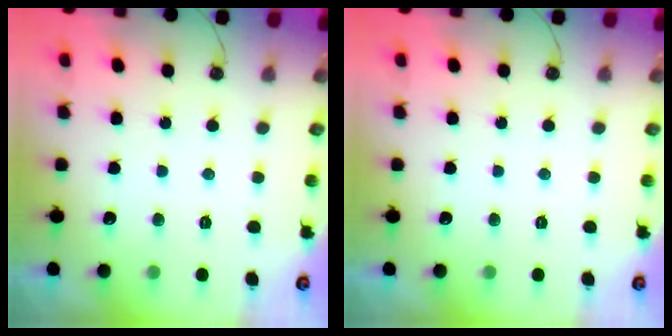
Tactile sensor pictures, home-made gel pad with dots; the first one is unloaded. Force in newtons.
{"total": 0.0}